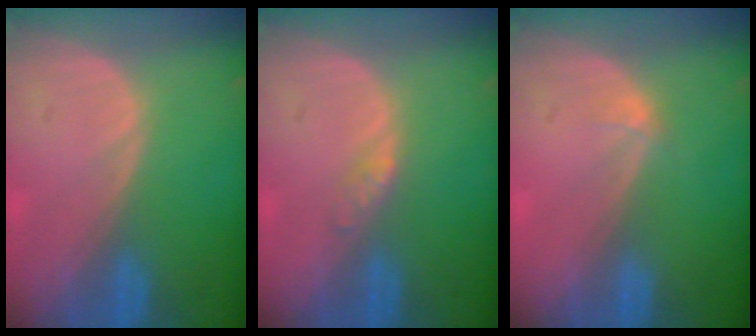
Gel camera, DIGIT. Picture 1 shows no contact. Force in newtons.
{"total": 1.4, "press": 1.4, "slide": 0.1}
{"total": 0.7, "press": 0.7, "slide": 0.1}